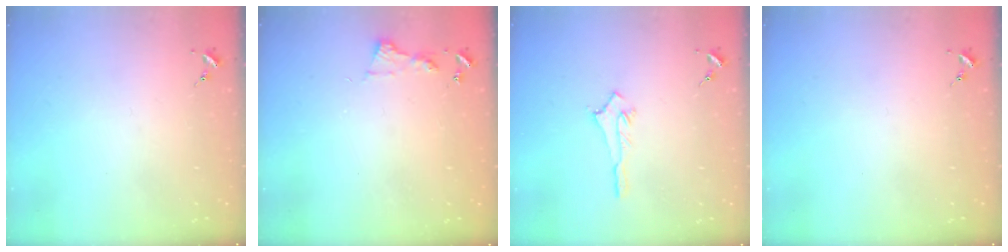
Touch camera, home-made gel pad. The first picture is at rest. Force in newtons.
{"total": 5.2, "press": 5.2, "slide": 0.4}
{"total": 4.0, "press": 4.0, "slide": 0.5}
{"total": 0.0}